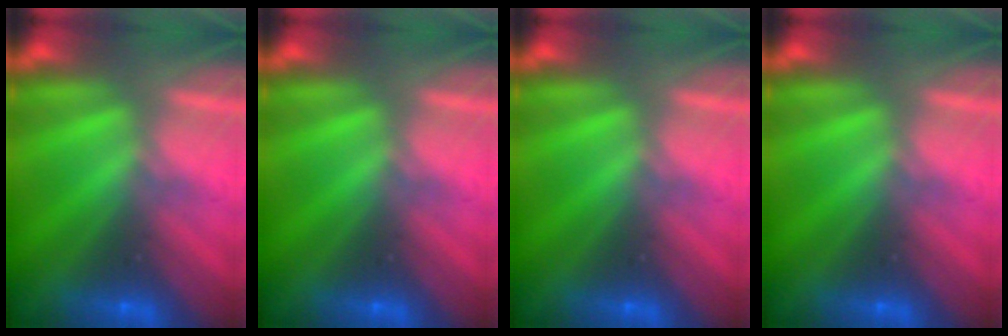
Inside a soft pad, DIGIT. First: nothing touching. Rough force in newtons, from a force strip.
{"total": 0.0}
{"total": 0.0}
{"total": 0.0}